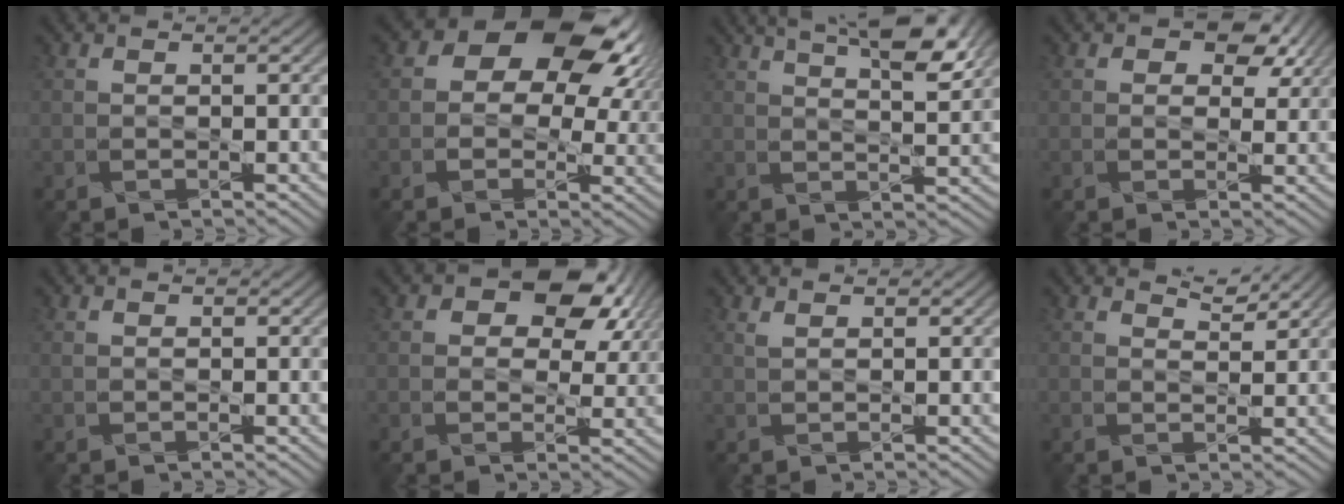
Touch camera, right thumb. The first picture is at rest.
{"total": 13.9, "force": [5.2, 9.5, 8.7], "torque": [-0.125, 0.013, 0.071]}
{"total": 9.2, "force": [5.9, 2.2, 6.8], "torque": [-0.084, 0.010, 0.081]}
{"total": 5.5, "force": [3.0, 3.6, 3.0], "torque": [-0.036, -0.008, 0.041]}
{"total": 0.5, "force": [0.5, 0.0, -0.2], "torque": [-0.001, -0.002, 0.007]}
{"total": 9.6, "force": [4.6, 6.1, 5.9], "torque": [-0.077, -0.002, 0.071]}
{"total": 1.3, "force": [1.2, 0.3, 0.2], "torque": [-0.005, -0.004, 0.018]}
{"total": 2.4, "force": [2.4, 0.3, 0.4], "torque": [-0.005, -0.009, 0.045]}